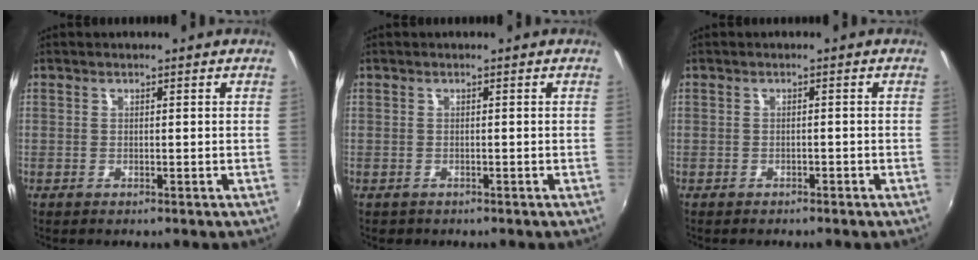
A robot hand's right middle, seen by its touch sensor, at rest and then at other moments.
{"total": 0.7, "force": [-0.5, 0.4, 0.0], "torque": [-0.003, -0.002, -0.008]}
{"total": 1.0, "force": [-0.9, 0.4, 0.0], "torque": [-0.005, 0.001, -0.014]}